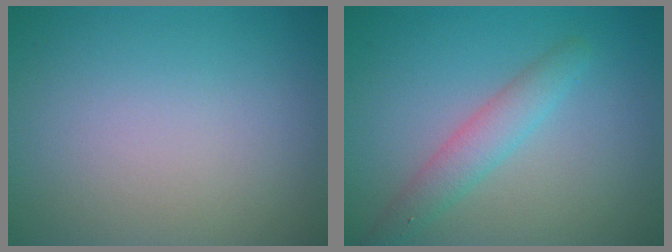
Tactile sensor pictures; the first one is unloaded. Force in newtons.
{"total": 2.8, "press": 2.8, "slide": 0.0}